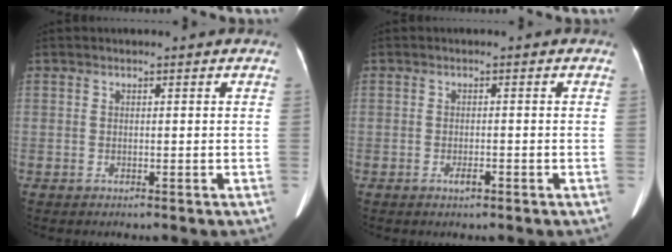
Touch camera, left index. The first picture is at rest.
{"total": 1.4, "force": [-0.8, 0.4, 1.0], "torque": [-0.019, -0.001, -0.011]}